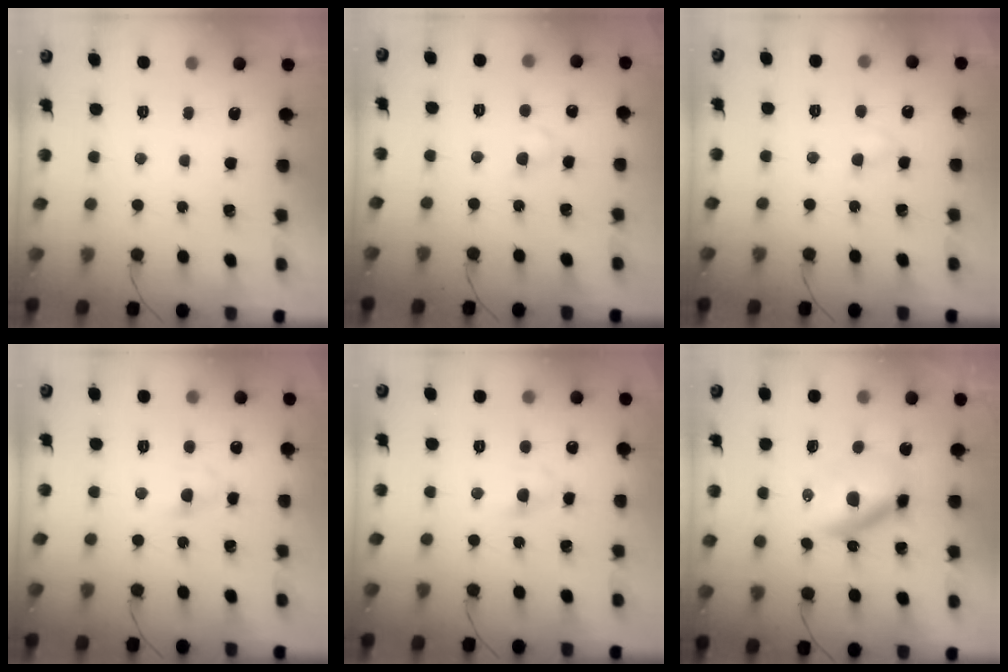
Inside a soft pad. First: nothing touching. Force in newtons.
{"total": 2.7, "press": 2.4, "slide": 1.2}
{"total": 2.7, "press": 2.5, "slide": 1.1}
{"total": 3.6, "press": 3.3, "slide": 1.3}
{"total": 3.6, "press": 3.3, "slide": 1.3}
{"total": 8.5, "press": 8.2, "slide": 2.5}